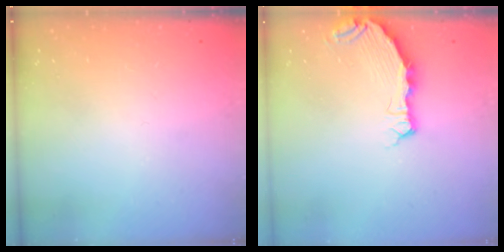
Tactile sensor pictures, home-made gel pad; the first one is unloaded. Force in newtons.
{"total": 6.6, "press": 5.3, "slide": 3.9}